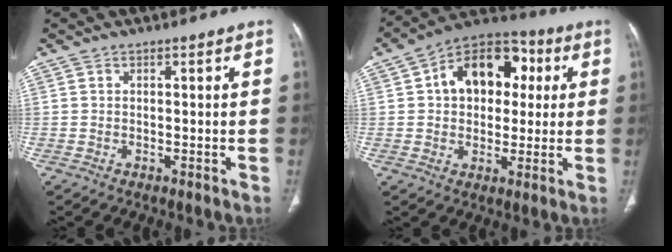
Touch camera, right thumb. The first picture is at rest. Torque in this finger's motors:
{"motor_torque": [-1.05, 1.26, -0.04, 0.16, 0.12]}